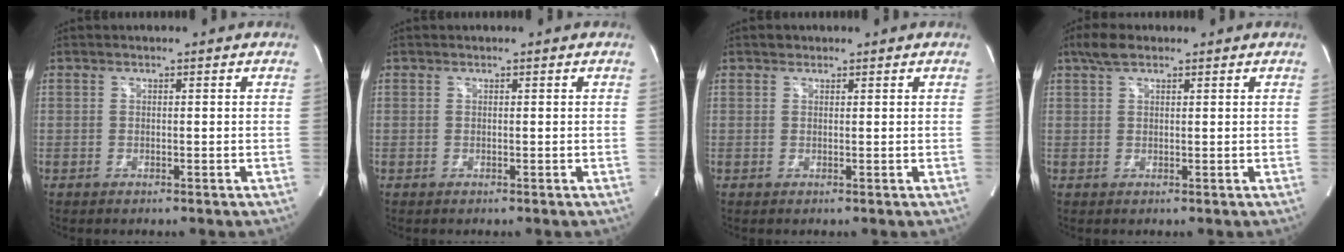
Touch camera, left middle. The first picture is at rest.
{"total": 0.0}
{"total": 0.9, "force": [0.6, 0.6, 0.1], "torque": [-0.002, 0.003, 0.008]}
{"total": 3.3, "force": [2.3, 1.2, 2.0], "torque": [-0.049, 0.017, 0.046]}